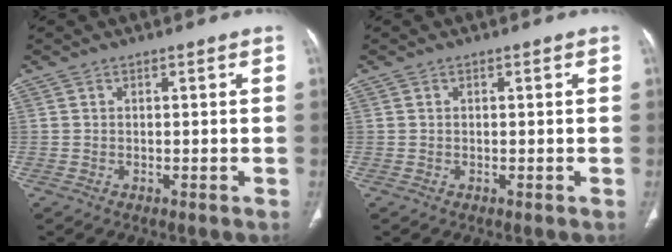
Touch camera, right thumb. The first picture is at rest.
{"total": 0.0}